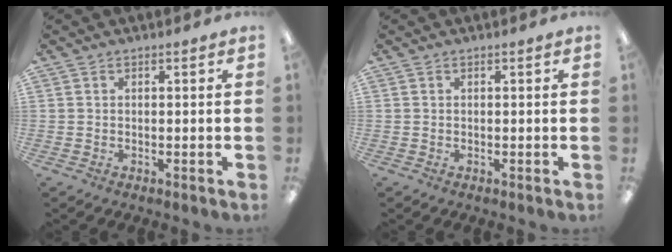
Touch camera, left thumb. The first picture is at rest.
{"total": 0.0}